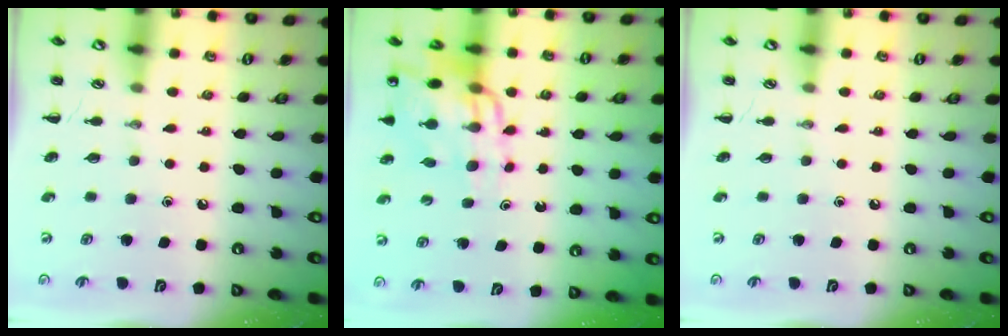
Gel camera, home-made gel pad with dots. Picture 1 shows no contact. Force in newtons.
{"total": 13.1, "press": 12.5, "slide": 4.1}
{"total": 0.0}